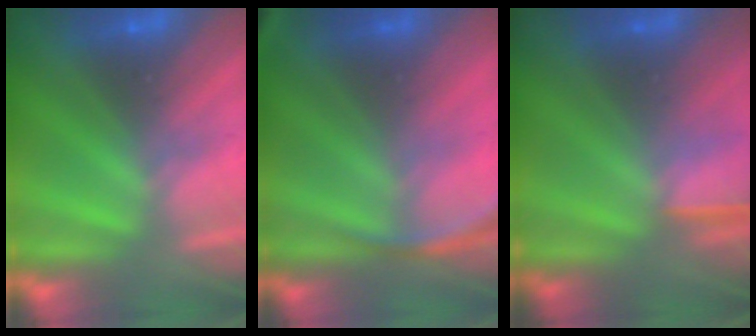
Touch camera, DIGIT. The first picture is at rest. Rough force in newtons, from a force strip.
{"total": 2.6}
{"total": 1.3}